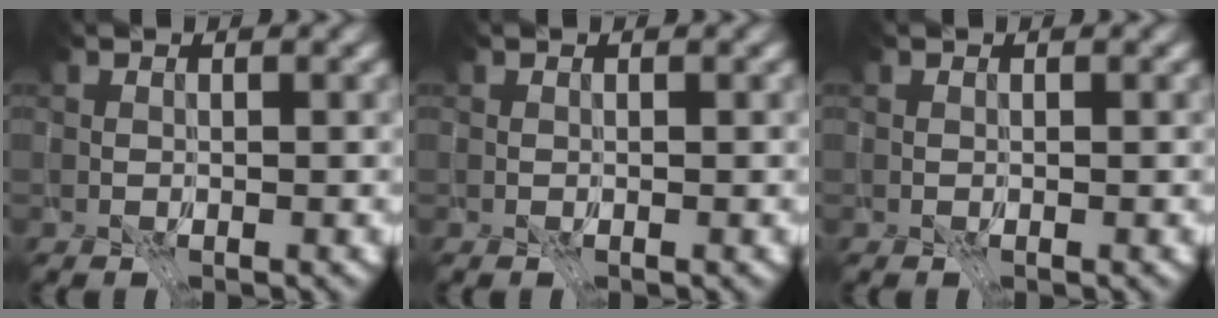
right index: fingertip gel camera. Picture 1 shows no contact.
{"total": 0.0}
{"total": 0.0}